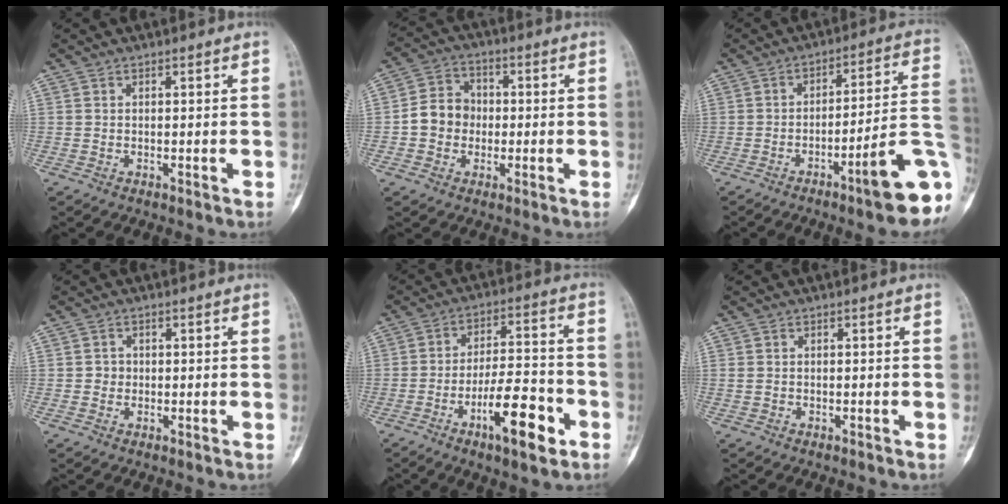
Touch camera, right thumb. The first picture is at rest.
{"total": 7.7, "force": [-0.8, 6.8, 3.6], "torque": [-0.038, 0.023, -0.026]}
{"total": 15.8, "force": [-6.6, 2.5, 14.1], "torque": [-0.143, 0.045, -0.090]}
{"total": 1.6, "force": [-0.1, 1.5, 0.5], "torque": [0.002, 0.006, -0.004]}
{"total": 11.4, "force": [-5.5, 3.6, 9.3], "torque": [-0.143, 0.033, -0.088]}
{"total": 0.7, "force": [-0.2, 0.6, 0.3], "torque": [-0.007, 0.004, -0.002]}